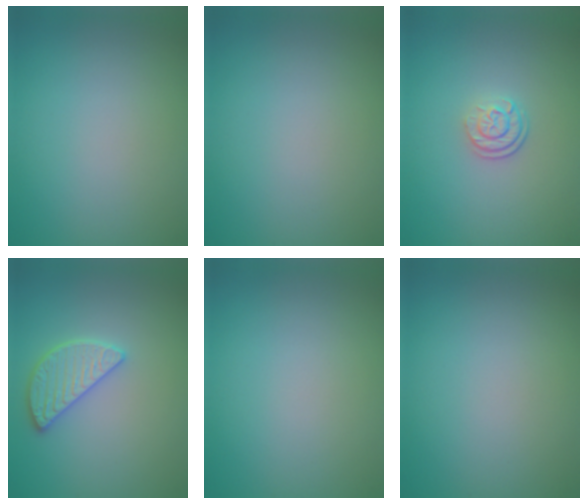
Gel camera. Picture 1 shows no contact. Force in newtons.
{"total": 0.0}
{"total": 2.4, "press": 1.7, "slide": 1.7}
{"total": 2.8, "press": 2.8, "slide": 0.6}
{"total": 0.0}
{"total": 0.0}